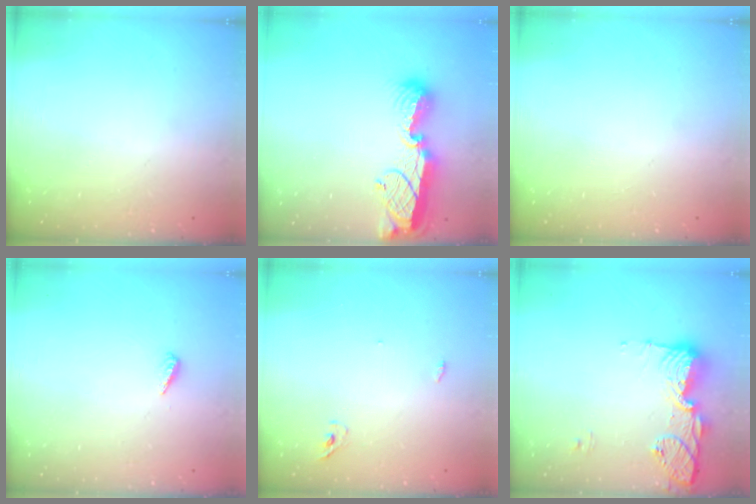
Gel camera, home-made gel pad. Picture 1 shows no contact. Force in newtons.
{"total": 12.4, "press": 12.4, "slide": 1.0}
{"total": 0.0}
{"total": 4.8, "press": 4.8, "slide": 0.4}
{"total": 6.0, "press": 2.8, "slide": 5.3}
{"total": 16.1, "press": 15.2, "slide": 5.3}